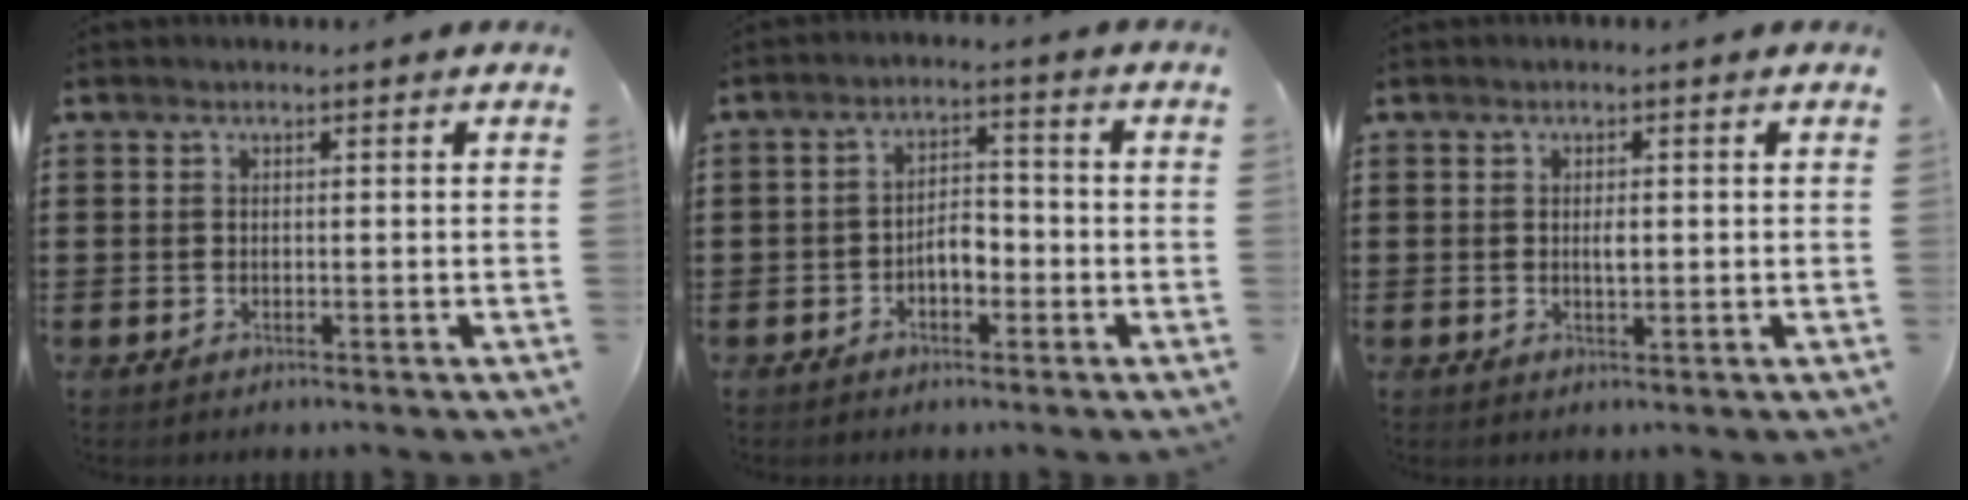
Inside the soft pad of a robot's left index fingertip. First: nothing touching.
{"total": 3.8, "force": [-1.6, 1.9, 2.8], "torque": [-0.052, 0.008, -0.032]}
{"total": 1.6, "force": [0.1, 0.5, 1.5], "torque": [-0.029, 0.002, 0.001]}